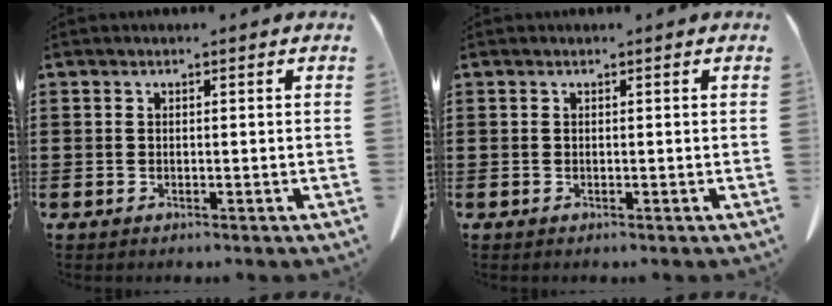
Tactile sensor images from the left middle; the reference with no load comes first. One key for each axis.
{"total": 0.0}